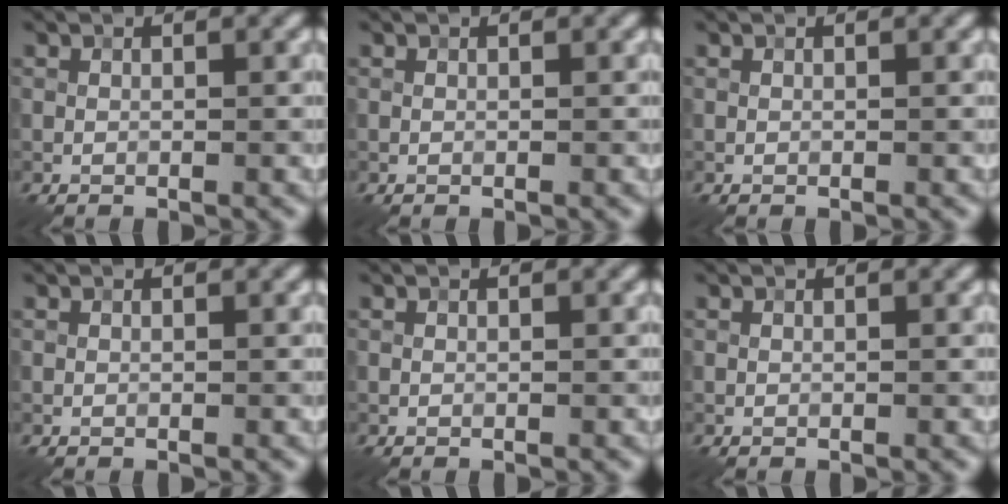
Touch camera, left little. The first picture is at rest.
{"total": 0.0}
{"total": 0.0}
{"total": 0.0}
{"total": 0.0}
{"total": 0.0}